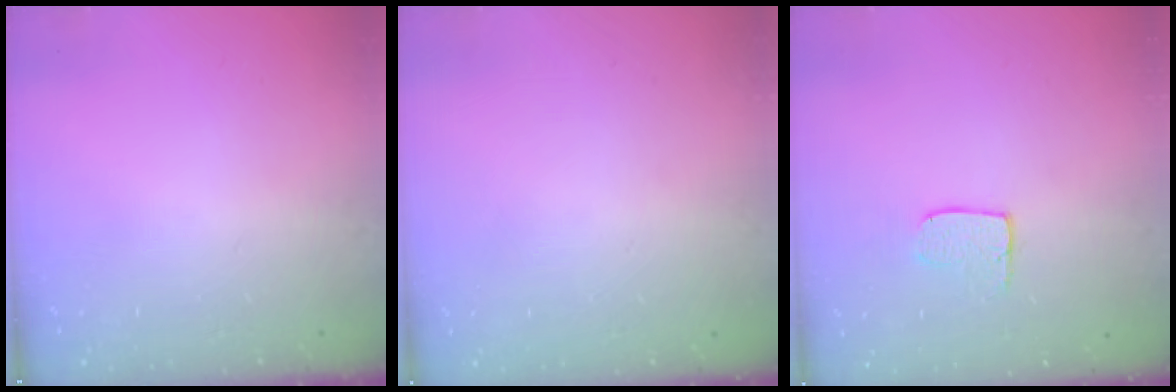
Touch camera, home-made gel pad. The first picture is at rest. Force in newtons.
{"total": 0.0}
{"total": 5.2, "press": 5.2, "slide": 0.3}